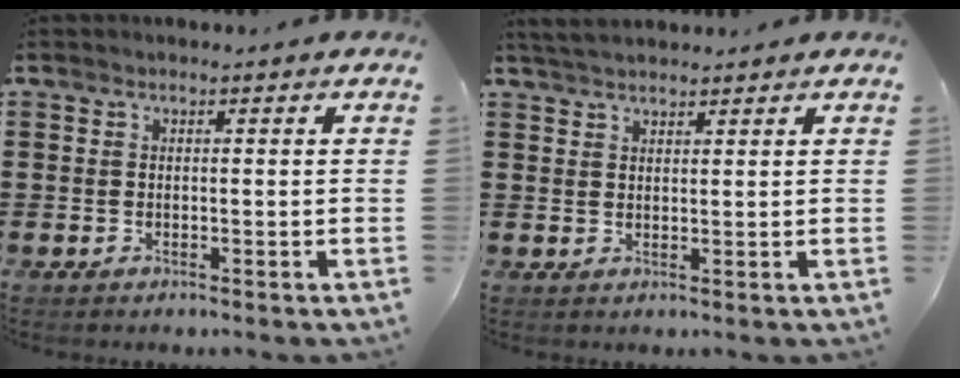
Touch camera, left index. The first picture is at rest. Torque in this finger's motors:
{"motor_torque": [0.47, -0.47, 0.14, 0.05]}